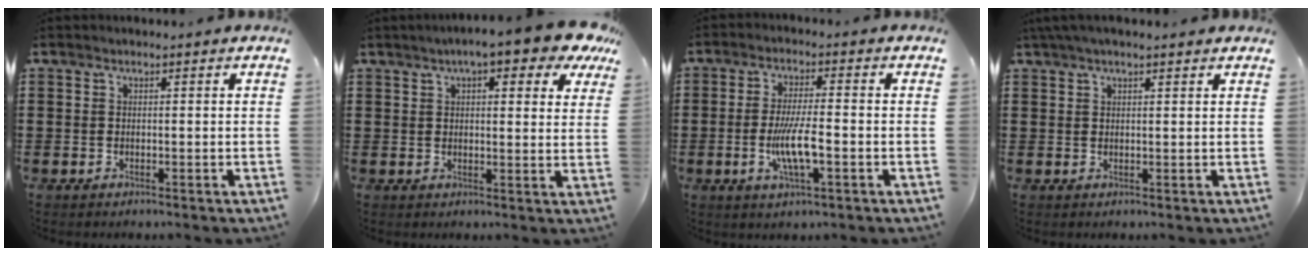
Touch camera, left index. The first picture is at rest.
{"total": 7.1, "force": [5.2, 1.1, 4.8], "torque": [-0.083, -0.012, 0.085]}
{"total": 6.8, "force": [-1.6, 1.3, 6.5], "torque": [-0.129, -0.007, -0.033]}
{"total": 2.4, "force": [1.8, 0.3, 1.5], "torque": [-0.033, 0.004, 0.033]}